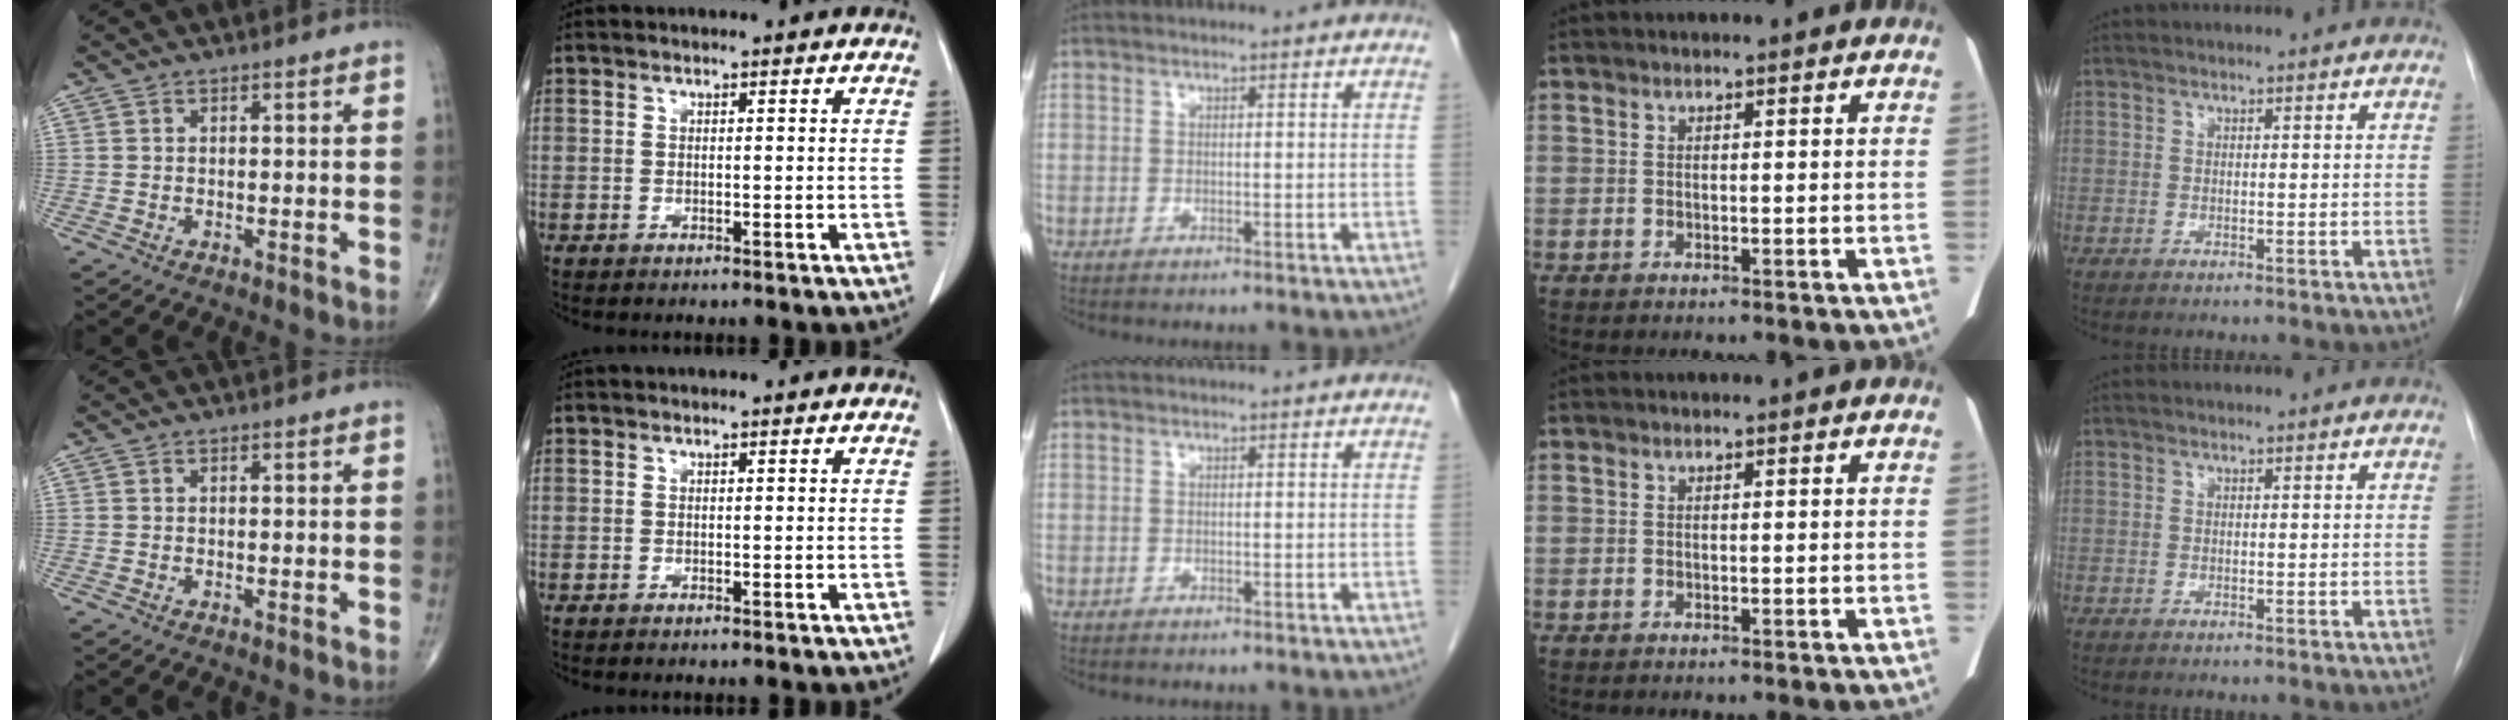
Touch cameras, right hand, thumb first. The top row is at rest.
{}